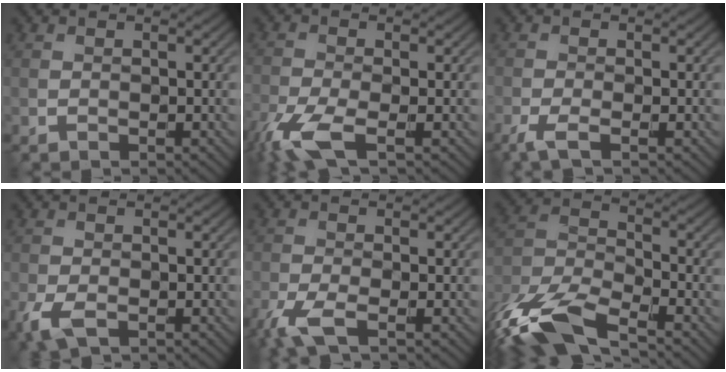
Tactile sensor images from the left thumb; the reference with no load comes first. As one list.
[{"total": 6.5, "force": [-3.7, 2.0, 4.9], "torque": [-0.119, -0.010, -0.089]}, {"total": 2.5, "force": [-1.4, 0.5, 1.9], "torque": [-0.052, -0.003, -0.040]}, {"total": 3.4, "force": [-1.5, 1.9, 2.4], "torque": [-0.066, -0.008, -0.035]}, {"total": 4.1, "force": [-2.4, 1.1, 3.1], "torque": [-0.078, -0.007, -0.061]}, {"total": 12.8, "force": [-9.0, 4.0, 8.1], "torque": [-0.182, -0.016, -0.192]}]